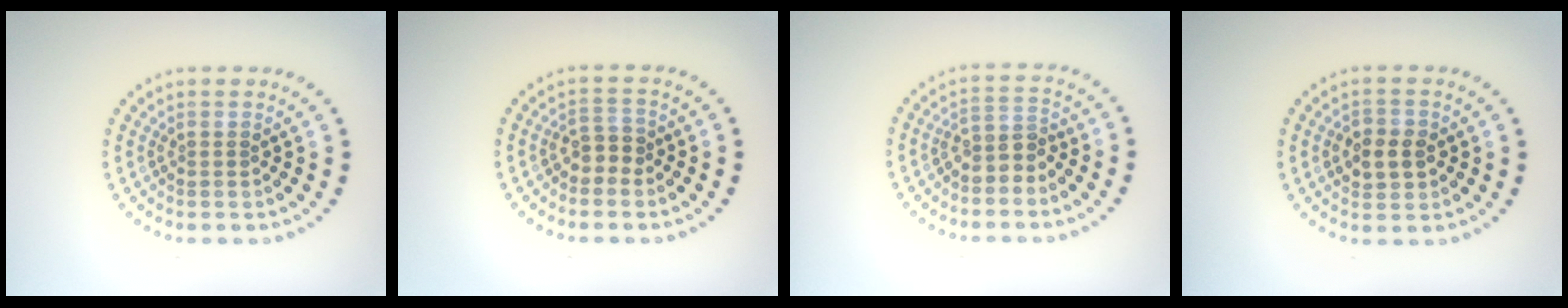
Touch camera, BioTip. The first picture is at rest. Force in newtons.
{"total": 1.8, "press": 1.6, "slide": 0.9}
{"total": 2.4, "press": 2.0, "slide": 1.4}
{"total": 2.9, "press": 2.9, "slide": 0.4}